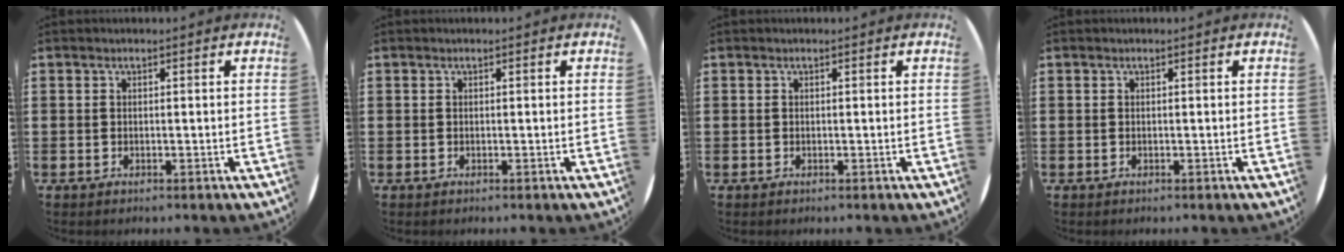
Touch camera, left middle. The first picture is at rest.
{"total": 0.0}
{"total": 0.0}
{"total": 0.0}